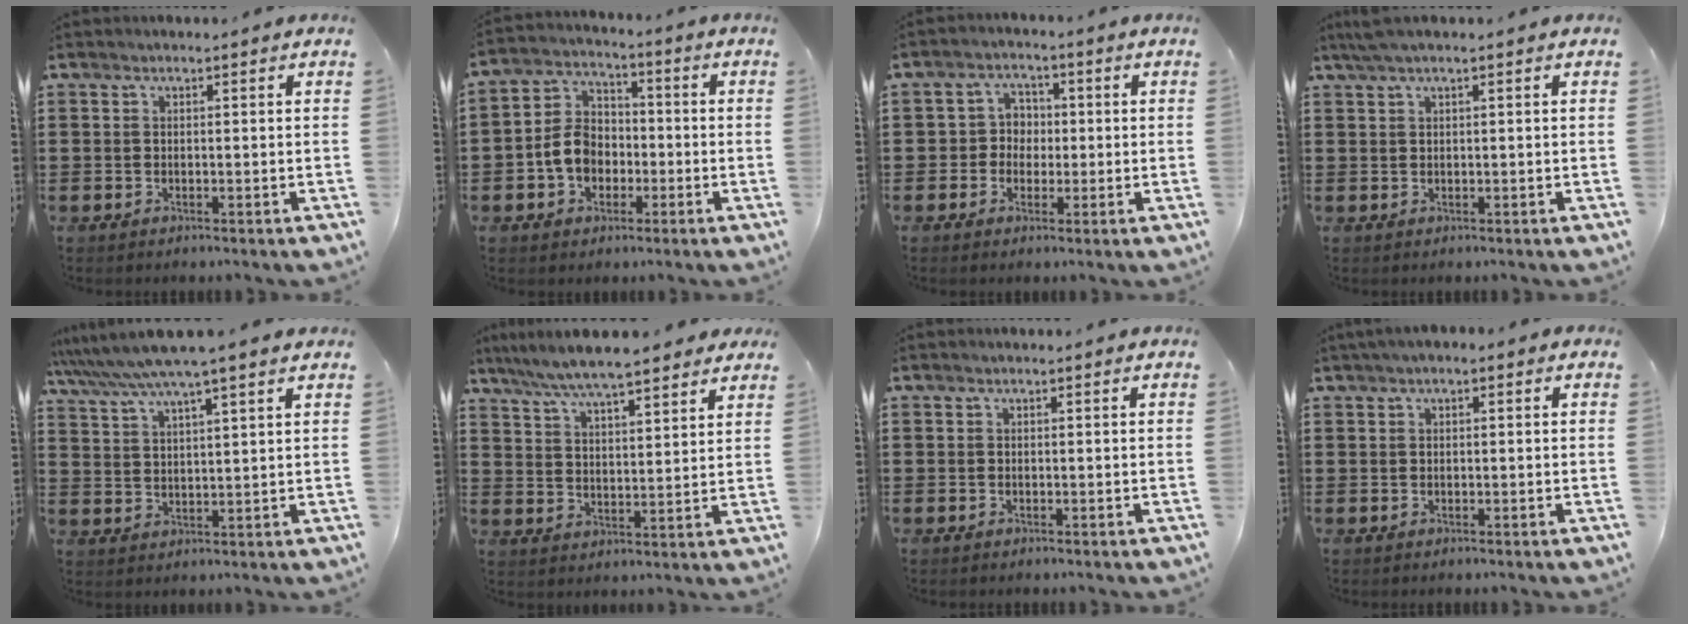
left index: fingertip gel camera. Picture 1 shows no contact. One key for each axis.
{"total": 6.9, "fx": -2.0, "fy": 5.4, "fz": 3.8, "tx": -0.095, "ty": 0.013, "tz": -0.042}
{"total": 3.7, "fx": -0.7, "fy": 3.6, "fz": 0.9, "tx": -0.035, "ty": 0.011, "tz": -0.020}
{"total": 1.4, "fx": 0.7, "fy": 0.0, "fz": 1.2, "tx": -0.023, "ty": -0.001, "tz": 0.014}
{"total": 6.2, "fx": 5.4, "fy": -0.2, "fz": 3.1, "tx": -0.078, "ty": -0.022, "tz": 0.093}
{"total": 6.6, "fx": 6.1, "fy": 0.4, "fz": 2.6, "tx": -0.074, "ty": -0.025, "tz": 0.108}
{"total": 0.0}
{"total": 1.0, "fx": 0.2, "fy": 0.5, "fz": 0.9, "tx": -0.017, "ty": 0.005, "tz": 0.003}